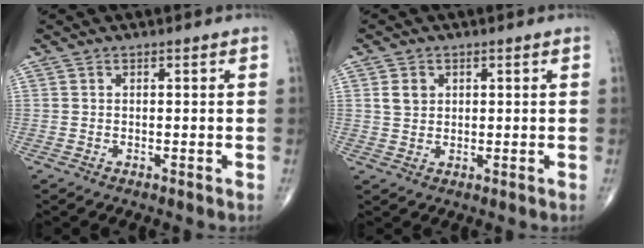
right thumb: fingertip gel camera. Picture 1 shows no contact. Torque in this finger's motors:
{"motor_torque": [0.29, 0.18, 0.33, -0.14, 0.02]}